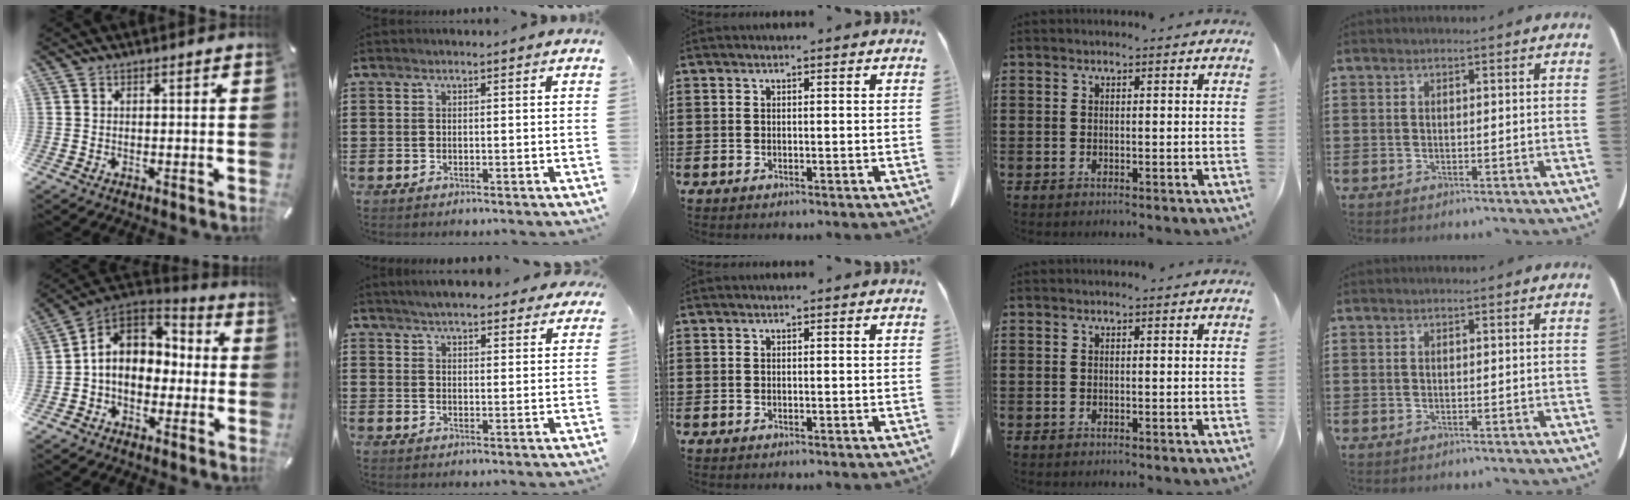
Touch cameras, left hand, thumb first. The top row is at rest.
{"thumb": {"total": 9.7, "force": [-0.9, 8.1, 5.1], "torque": [-0.102, 0.016, -0.013]}, "index": {"total": 4.8, "force": [4.6, 0.4, 1.2], "torque": [-0.038, -0.014, 0.085]}}